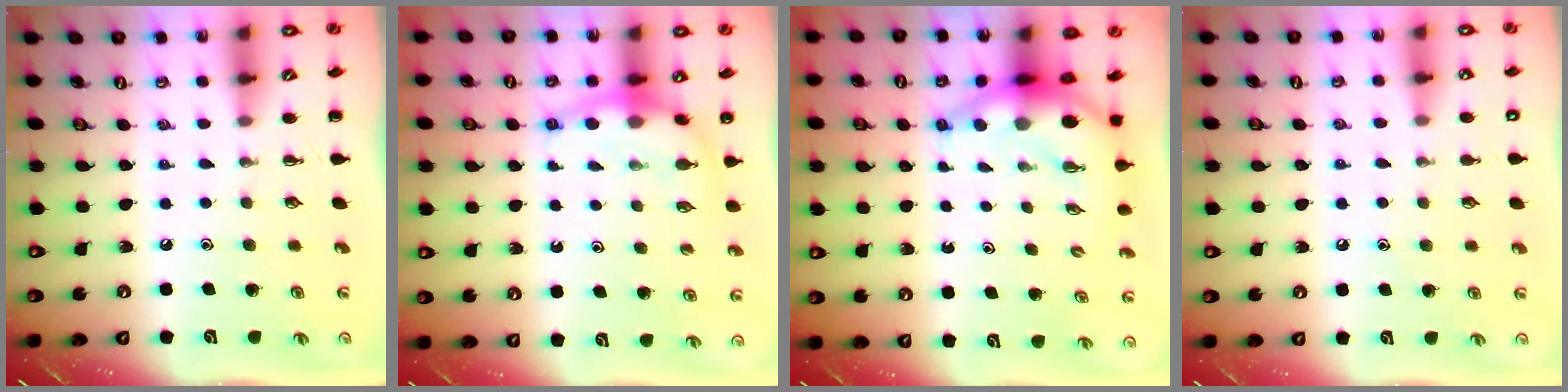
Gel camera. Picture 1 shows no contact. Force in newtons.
{"total": 7.4, "press": 7.3, "slide": 1.2}
{"total": 6.8, "press": 6.6, "slide": 1.6}
{"total": 5.1, "press": 4.9, "slide": 1.5}